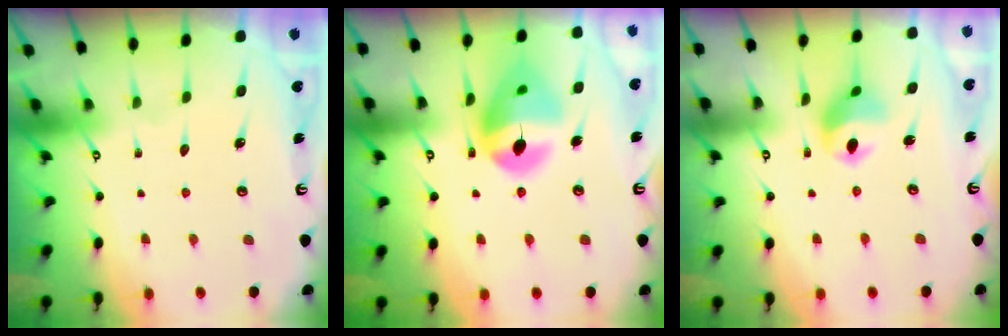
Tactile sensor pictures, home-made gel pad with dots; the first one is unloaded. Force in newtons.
{"total": 15.1, "press": 15.0, "slide": 1.9}
{"total": 9.1, "press": 9.1, "slide": 0.9}